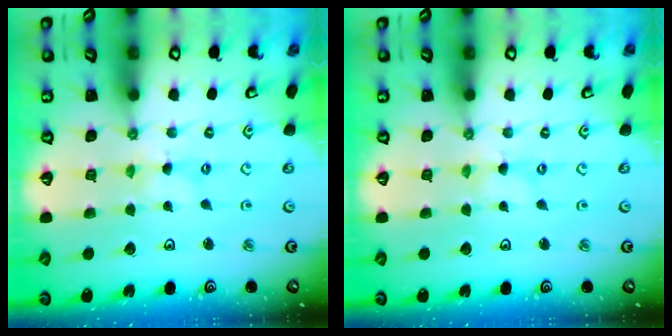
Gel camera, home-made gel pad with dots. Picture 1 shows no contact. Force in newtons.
{"total": 0.0}